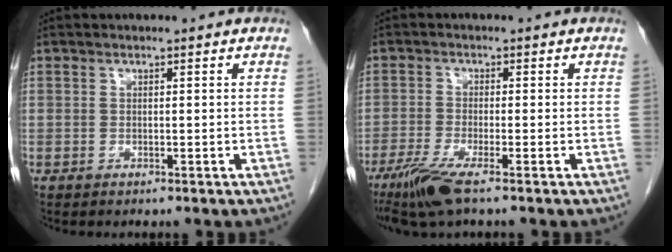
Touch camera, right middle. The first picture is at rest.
{"total": 5.7, "force": [-3.8, 0.2, 4.2], "torque": [-0.086, -0.018, -0.075]}